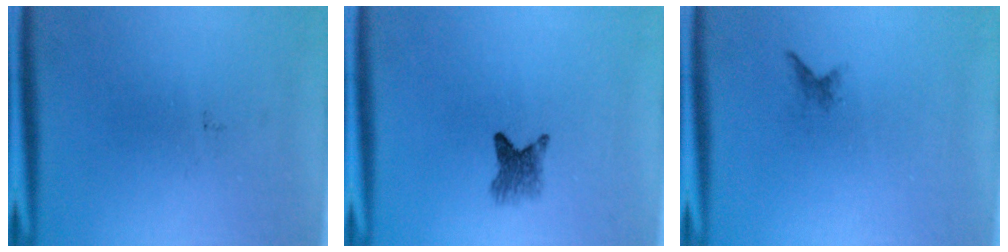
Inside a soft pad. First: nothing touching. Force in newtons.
{"total": 2.9}
{"total": 0.7}